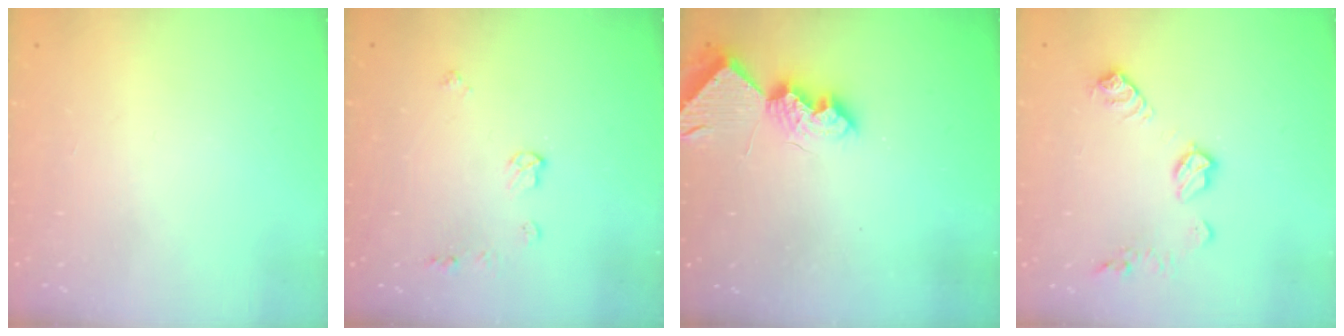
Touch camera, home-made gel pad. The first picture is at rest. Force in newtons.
{"total": 5.9, "press": 5.8, "slide": 0.7}
{"total": 9.1, "press": 9.1, "slide": 0.5}
{"total": 9.8, "press": 9.8, "slide": 0.6}